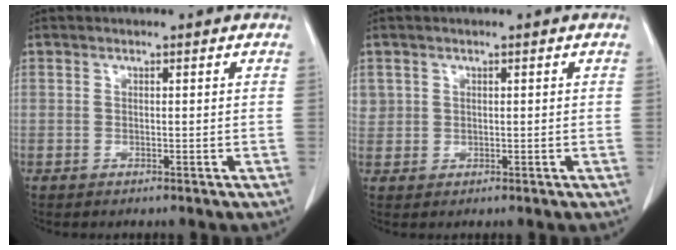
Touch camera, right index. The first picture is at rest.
{"total": 2.2, "force": [0.9, 2.0, 0.2], "torque": [0.010, 0.005, 0.015]}